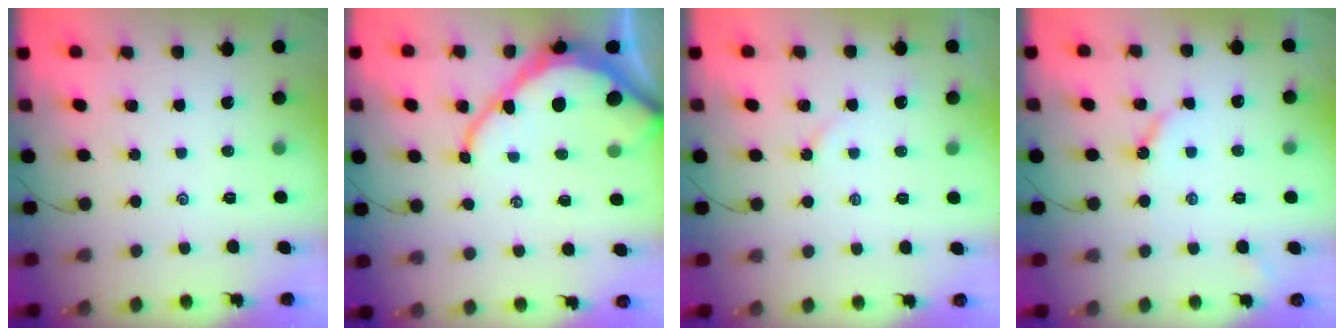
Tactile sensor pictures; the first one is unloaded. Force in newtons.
{"total": 12.4, "press": 12.4, "slide": 1.1}
{"total": 2.7, "press": 2.7, "slide": 0.5}
{"total": 4.6, "press": 4.6, "slide": 0.5}